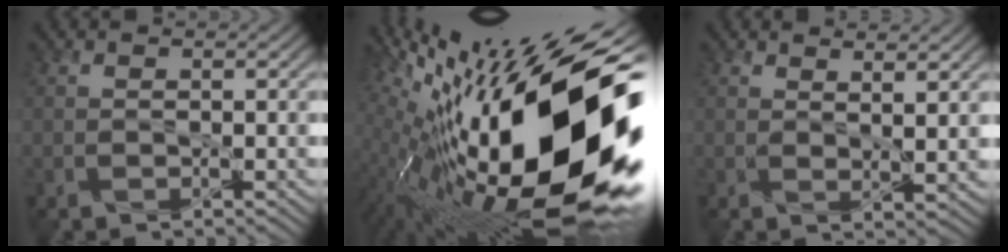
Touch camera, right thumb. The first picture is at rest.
{"total": 22.5, "force": [-0.5, 8.7, 20.8], "torque": [-0.386, -0.025, -0.022]}
{"total": 3.1, "force": [2.3, 0.4, 2.1], "torque": [-0.041, -0.003, 0.047]}